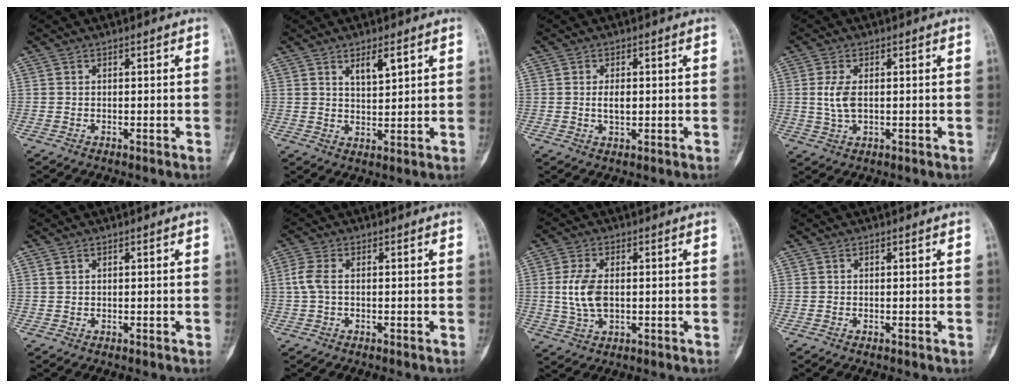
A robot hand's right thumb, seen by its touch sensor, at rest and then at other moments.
{"total": 4.4, "force": [2.4, 1.6, 3.3], "torque": [-0.048, -0.019, 0.042]}
{"total": 2.9, "force": [0.1, 1.6, 2.5], "torque": [-0.037, -0.001, 0.003]}
{"total": 4.6, "force": [0.3, 2.4, 3.9], "torque": [-0.082, -0.003, 0.007]}
{"total": 0.5, "force": [0.3, 0.3, 0.2], "torque": [-0.003, 0.005, 0.007]}
{"total": 3.3, "force": [0.0, 1.6, 2.8], "torque": [-0.076, 0.004, -0.005]}
{"total": 7.2, "force": [0.2, 4.1, 5.9], "torque": [-0.125, -0.001, 0.006]}
{"total": 0.0}